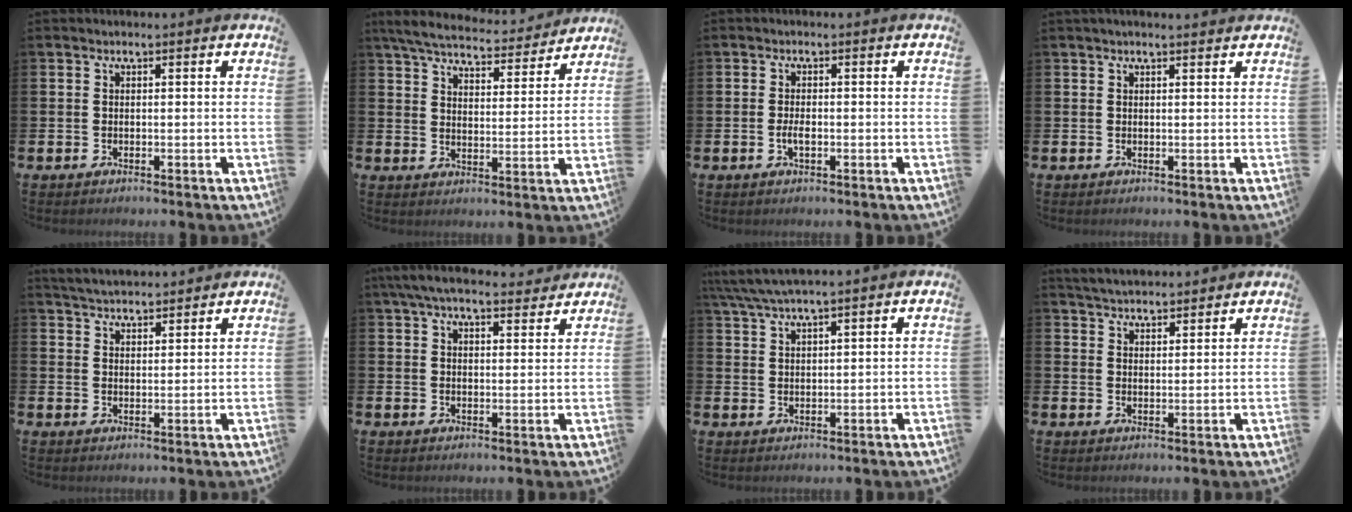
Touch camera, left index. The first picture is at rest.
{"total": 6.5, "force": [6.1, 1.2, 1.8], "torque": [-0.053, -0.038, 0.103]}
{"total": 1.7, "force": [-0.4, 0.7, 1.5], "torque": [-0.021, -0.003, -0.009]}
{"total": 1.0, "force": [0.9, 0.0, 0.4], "torque": [0.004, -0.004, 0.014]}
{"total": 4.2, "force": [4.2, 0.4, 0.1], "torque": [-0.017, -0.020, 0.077]}
{"total": 6.3, "force": [5.7, 1.4, 2.2], "torque": [-0.053, -0.022, 0.105]}
{"total": 4.2, "force": [3.9, 0.0, 1.7], "torque": [-0.044, -0.008, 0.071]}
{"total": 4.1, "force": [4.1, 0.5, 0.2], "torque": [-0.009, -0.023, 0.074]}